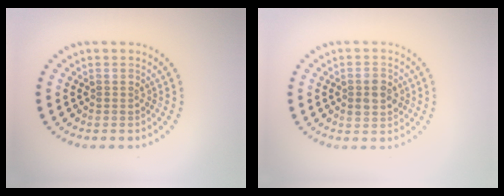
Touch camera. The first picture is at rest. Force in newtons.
{"total": 2.7, "press": 2.7, "slide": 0.1}